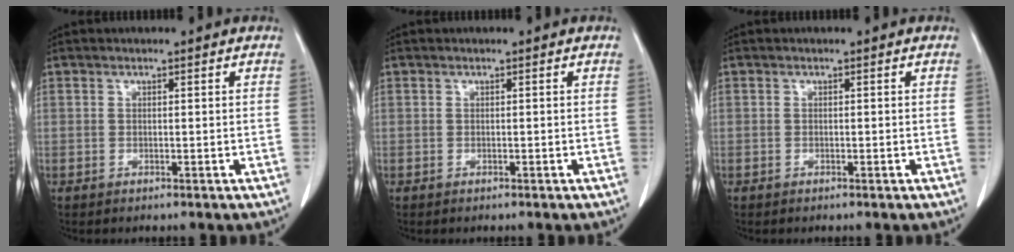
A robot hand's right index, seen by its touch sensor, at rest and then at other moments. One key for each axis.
{"total": 0.0}
{"total": 0.0}